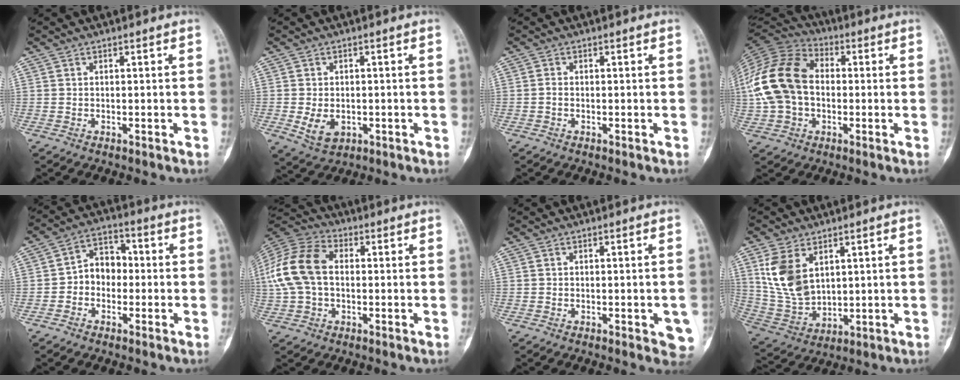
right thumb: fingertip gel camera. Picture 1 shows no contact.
{"total": 5.2, "force": [-1.1, 3.7, 3.5], "torque": [-0.056, -0.003, -0.006]}
{"total": 0.7, "force": [-0.2, 0.5, 0.5], "torque": [-0.008, 0.001, -0.007]}
{"total": 18.2, "force": [0.2, 13.1, 12.6], "torque": [-0.256, 0.029, -0.002]}
{"total": 7.0, "force": [-1.0, 5.5, 4.2], "torque": [-0.040, 0.033, -0.033]}
{"total": 16.4, "force": [0.9, 11.2, 11.9], "torque": [-0.264, 0.034, 0.013]}
{"total": 5.3, "force": [-1.6, 1.9, 4.6], "torque": [-0.035, -0.001, -0.016]}
{"total": 11.7, "force": [4.4, 7.3, 8.0], "torque": [-0.153, -0.016, 0.105]}